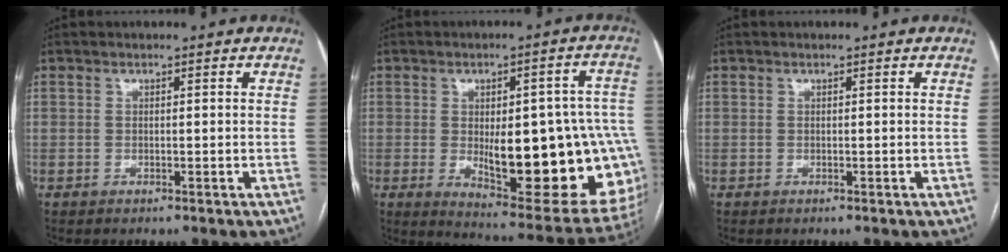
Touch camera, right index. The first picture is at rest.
{"total": 24.4, "force": [-3.4, 7.6, 22.9], "torque": [-0.213, 0.013, -0.014]}
{"total": 0.0}